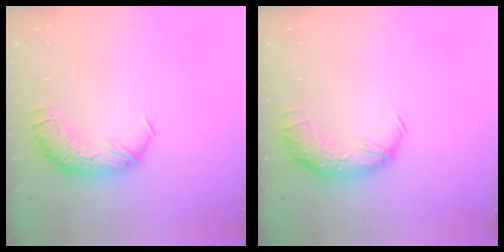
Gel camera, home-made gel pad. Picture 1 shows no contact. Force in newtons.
{"total": 2.5, "press": 1.2, "slide": 2.2}